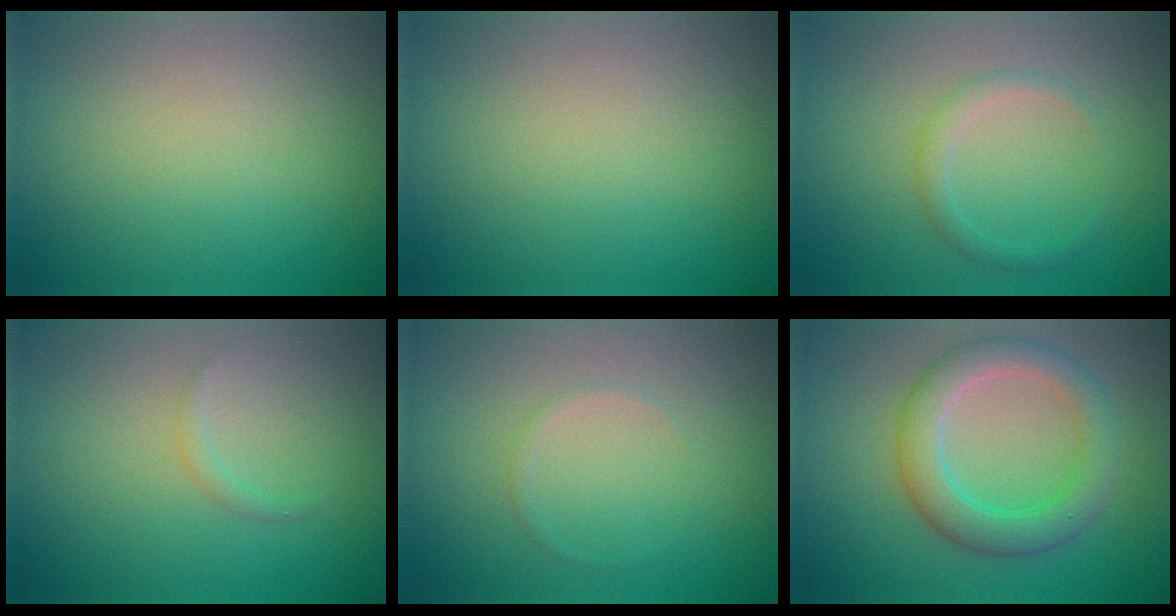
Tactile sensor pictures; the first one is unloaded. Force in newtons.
{"total": 0.0}
{"total": 1.5, "press": 1.5, "slide": 0.1}
{"total": 0.7, "press": 0.7, "slide": 0.0}
{"total": 0.6, "press": 0.6, "slide": 0.1}
{"total": 4.8, "press": 4.8, "slide": 0.3}